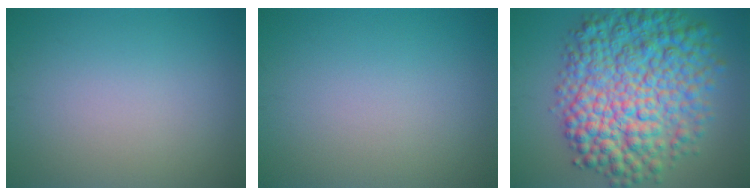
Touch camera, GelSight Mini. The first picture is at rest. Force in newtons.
{"total": 0.0}
{"total": 12.0, "press": 12.0, "slide": 0.1}